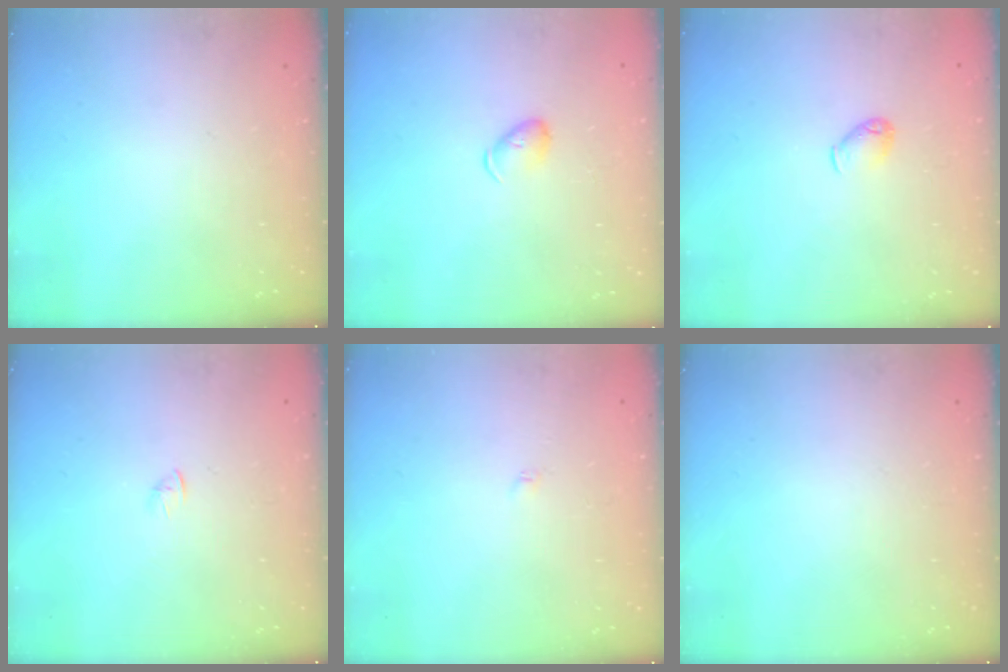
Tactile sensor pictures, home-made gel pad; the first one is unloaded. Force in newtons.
{"total": 4.5, "press": 4.5, "slide": 0.6}
{"total": 4.6, "press": 4.5, "slide": 1.0}
{"total": 1.4, "press": 1.3, "slide": 0.4}
{"total": 1.9, "press": 1.9, "slide": 0.3}
{"total": 0.0}